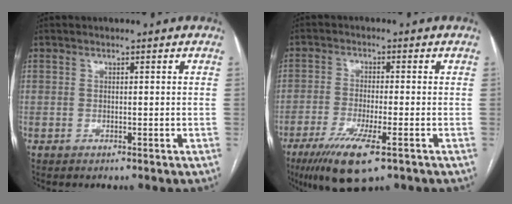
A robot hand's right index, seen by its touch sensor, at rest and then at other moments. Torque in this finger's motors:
{"motor_torque": [1.29, -0.74, 0.47, 0.11]}